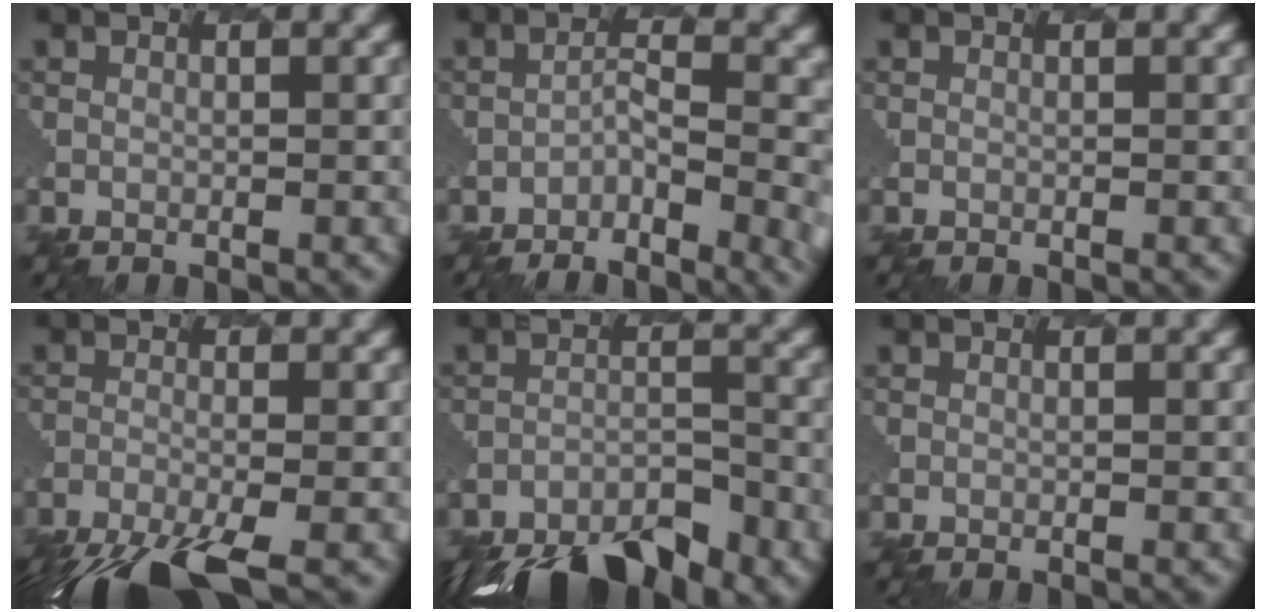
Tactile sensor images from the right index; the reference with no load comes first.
{"total": 4.2, "force": [-2.1, 1.3, 3.4], "torque": [-0.069, -0.007, -0.035]}
{"total": 0.0}
{"total": 8.3, "force": [-7.2, 1.4, 4.0], "torque": [-0.088, -0.041, -0.112]}
{"total": 8.9, "force": [-8.1, 2.4, 2.8], "torque": [-0.055, -0.030, -0.120]}
{"total": 0.0}